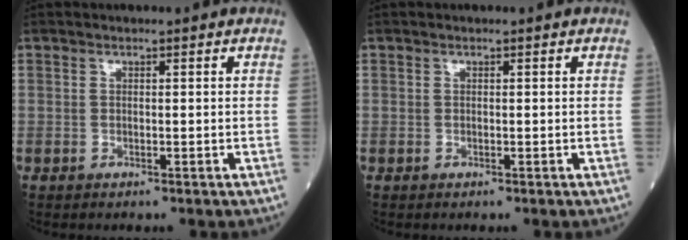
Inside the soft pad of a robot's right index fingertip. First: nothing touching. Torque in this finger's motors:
{"motor_torque": [0.13, 0.13, -0.03, -0.01]}